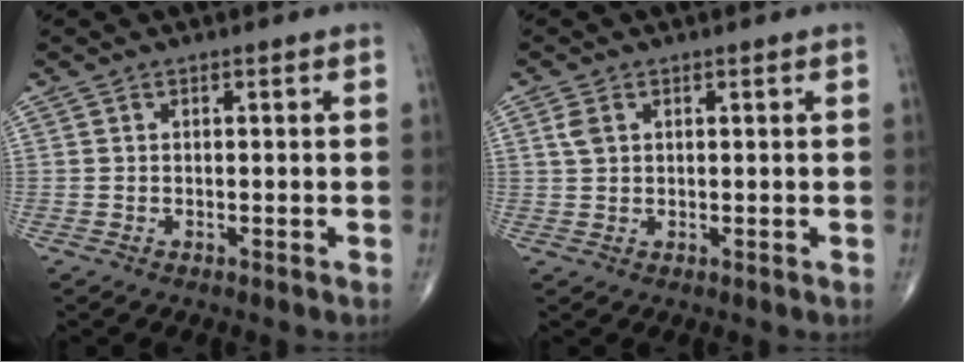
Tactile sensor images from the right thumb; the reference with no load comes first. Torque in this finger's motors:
{"motor_torque": [-0.34, 0.25, -0.09, -0.07, 0.05]}